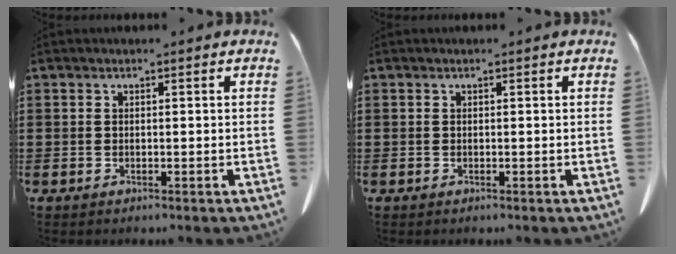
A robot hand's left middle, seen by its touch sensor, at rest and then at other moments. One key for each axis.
{"total": 0.0}